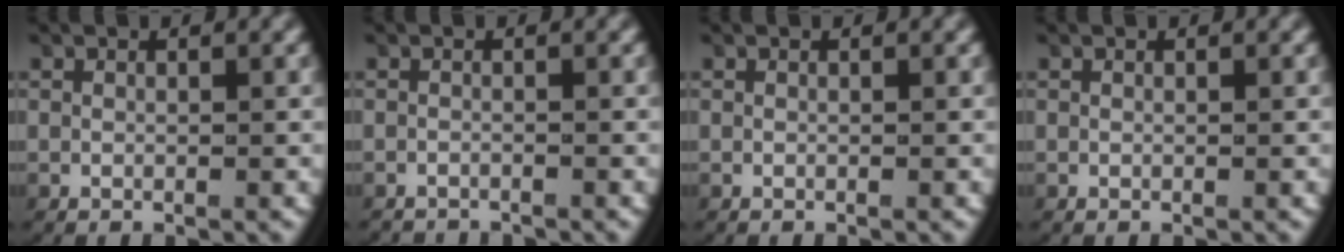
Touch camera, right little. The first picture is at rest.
{"total": 2.3, "force": [-2.3, 0.1, 0.0], "torque": [-0.004, -0.014, -0.032]}
{"total": 0.0}
{"total": 0.0}